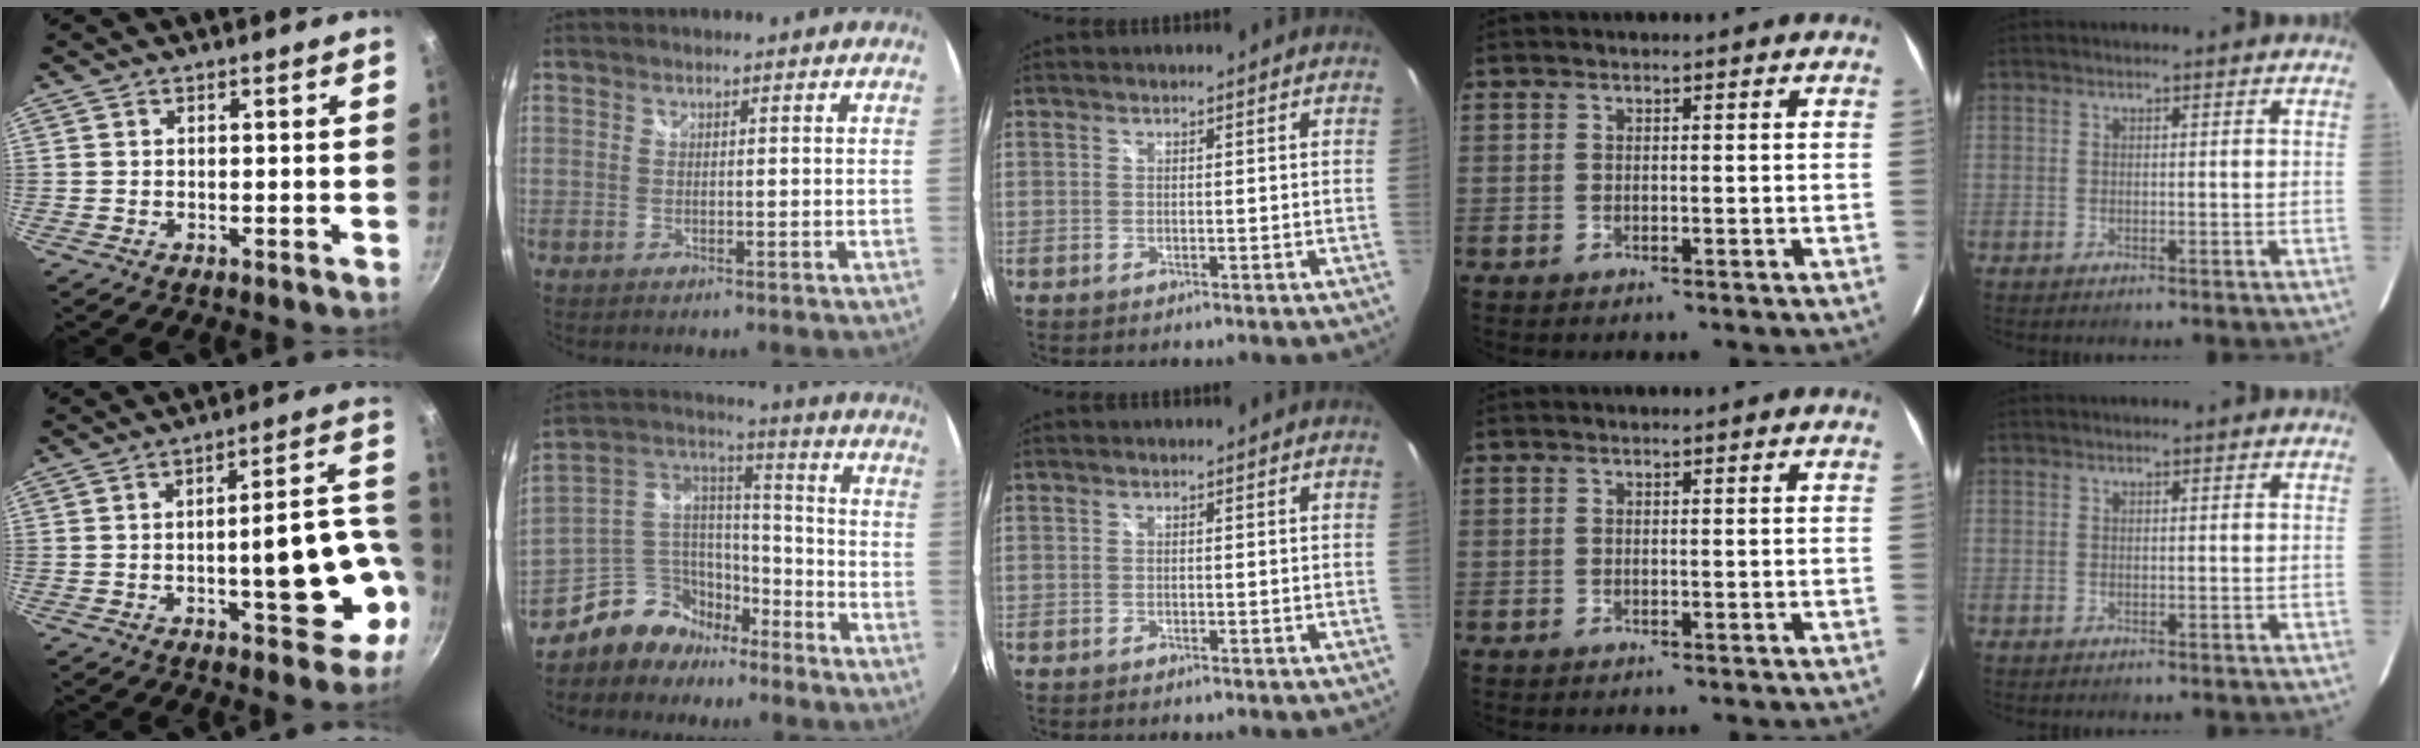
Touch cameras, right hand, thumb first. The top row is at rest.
{"thumb": {"total": 15.6, "force": [-3.7, 5.8, 14.0], "torque": [-0.148, 0.037, -0.045]}, "index": {"total": 11.8, "force": [-8.4, 7.8, 3.0], "torque": [-0.077, 0.062, -0.145]}}